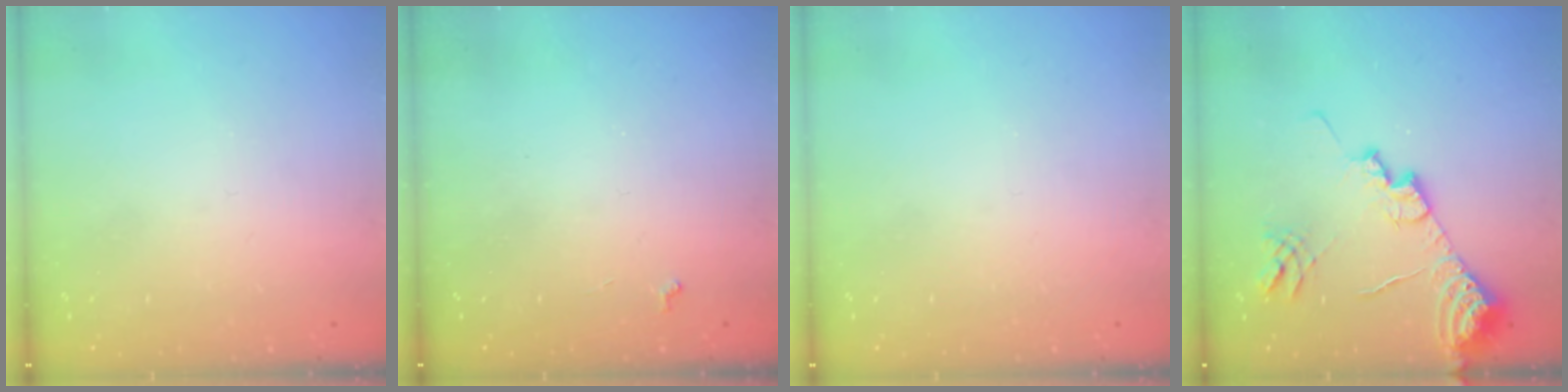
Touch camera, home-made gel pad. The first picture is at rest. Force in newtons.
{"total": 3.6, "press": 3.5, "slide": 0.5}
{"total": 0.0}
{"total": 15.0, "press": 14.9, "slide": 1.5}